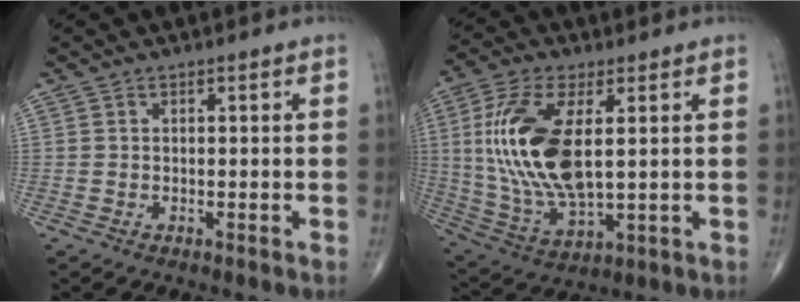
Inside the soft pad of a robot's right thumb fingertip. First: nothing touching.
{"total": 17.9, "force": [2.8, 8.1, 15.8], "torque": [-0.334, -0.014, 0.061]}